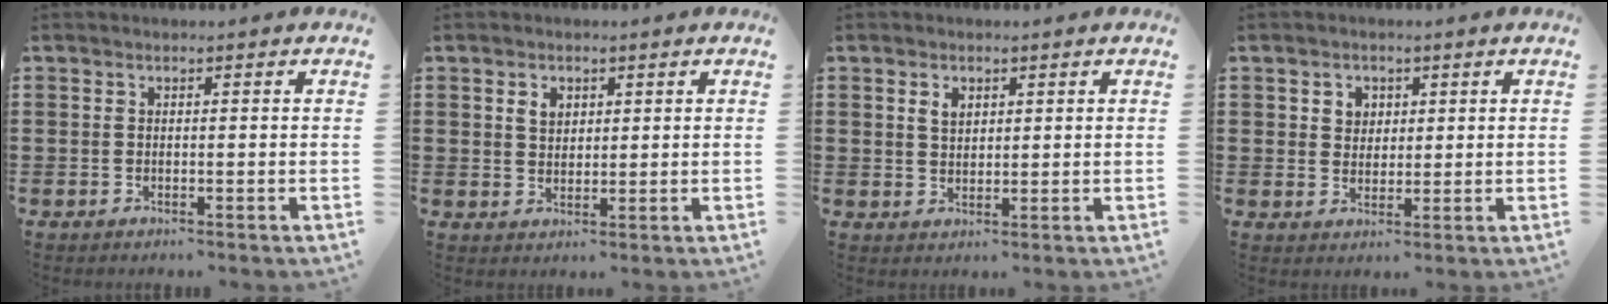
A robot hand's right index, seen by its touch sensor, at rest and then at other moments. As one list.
[{"total": 2.5, "force": [1.1, 1.9, 1.2], "torque": [-0.030, 0.007, 0.021]}, {"total": 2.2, "force": [1.1, 1.5, 1.2], "torque": [-0.029, 0.007, 0.020]}, {"total": 2.8, "force": [1.2, 2.5, 0.5], "torque": [-0.022, 0.012, 0.020]}]